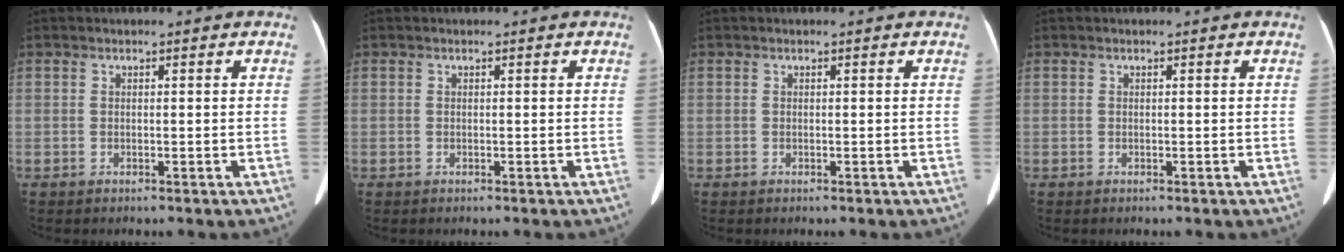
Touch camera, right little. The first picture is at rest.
{"total": 0.0}
{"total": 0.0}
{"total": 0.0}